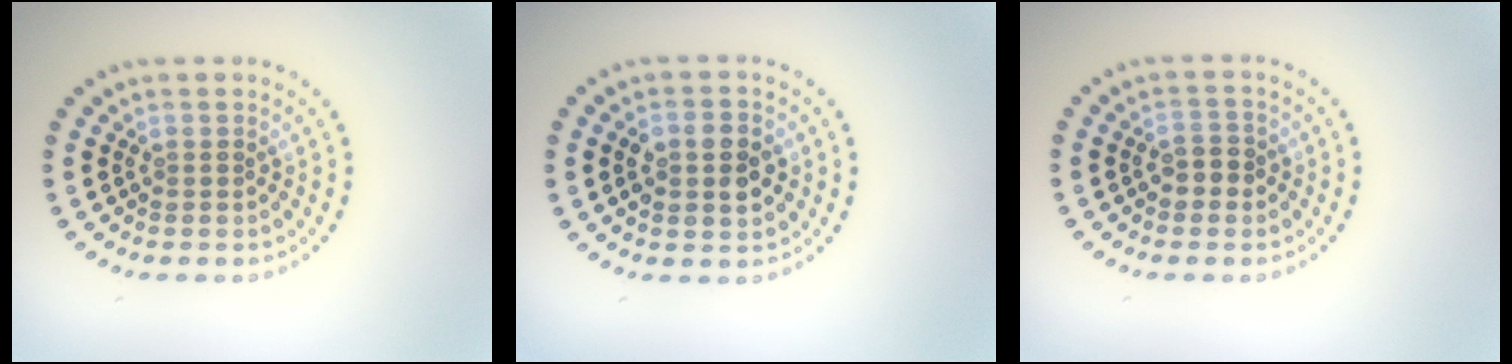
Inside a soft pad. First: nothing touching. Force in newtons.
{"total": 3.7, "press": 3.7, "slide": 0.2}
{"total": 1.9, "press": 1.8, "slide": 0.5}